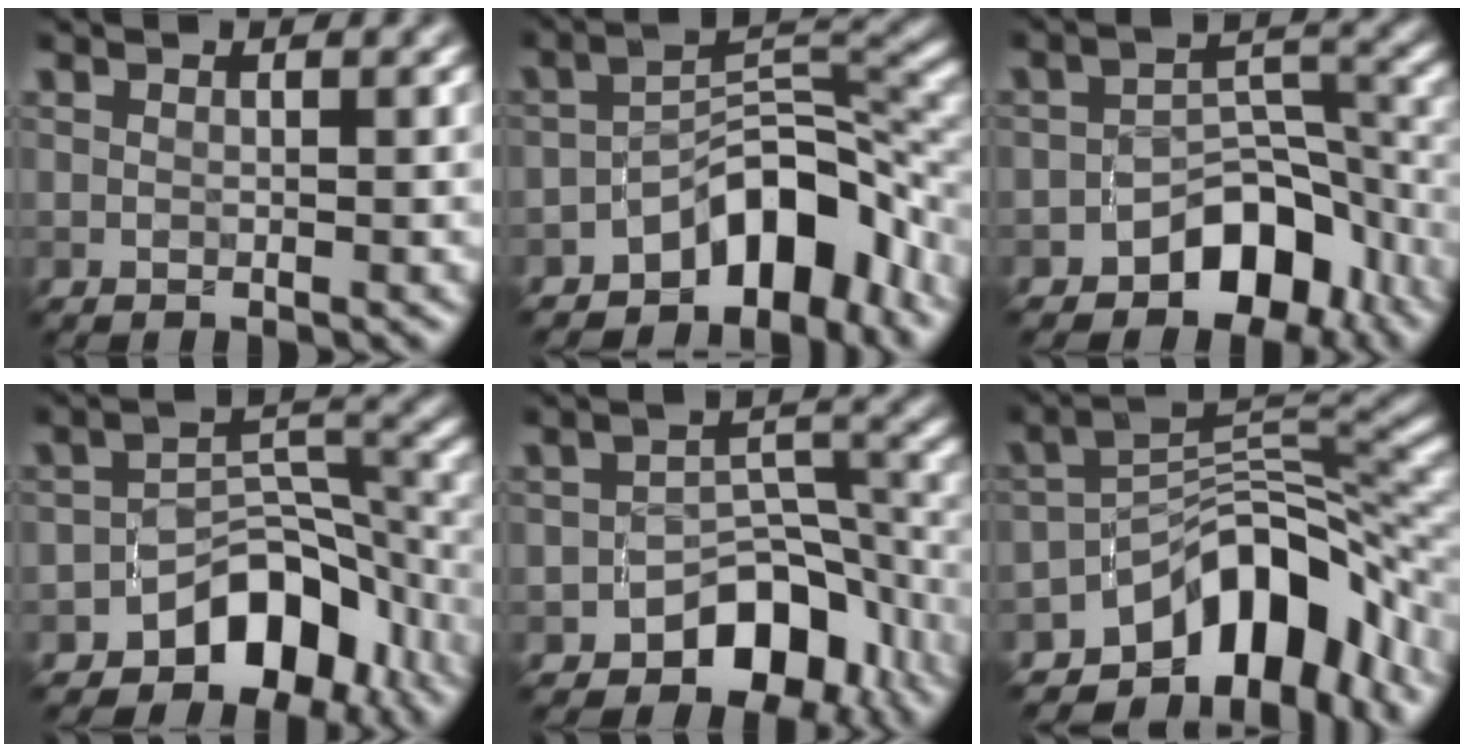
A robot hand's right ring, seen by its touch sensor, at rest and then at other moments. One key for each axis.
{"total": 8.0, "fx": -4.9, "fy": 3.8, "fz": 5.0, "tx": -0.047, "ty": 0.011, "tz": -0.084}
{"total": 6.3, "fx": -3.9, "fy": 3.7, "fz": 3.3, "tx": -0.025, "ty": 0.004, "tz": -0.064}
{"total": 7.6, "fx": -4.6, "fy": 4.5, "fz": 3.9, "tx": -0.032, "ty": -0.002, "tz": -0.077}
{"total": 7.1, "fx": -4.4, "fy": 4.2, "fz": 3.6, "tx": -0.026, "ty": -0.003, "tz": -0.071}
{"total": 10.4, "fx": -6.3, "fy": 5.0, "fz": 6.5, "tx": -0.070, "ty": 0.004, "tz": -0.110}